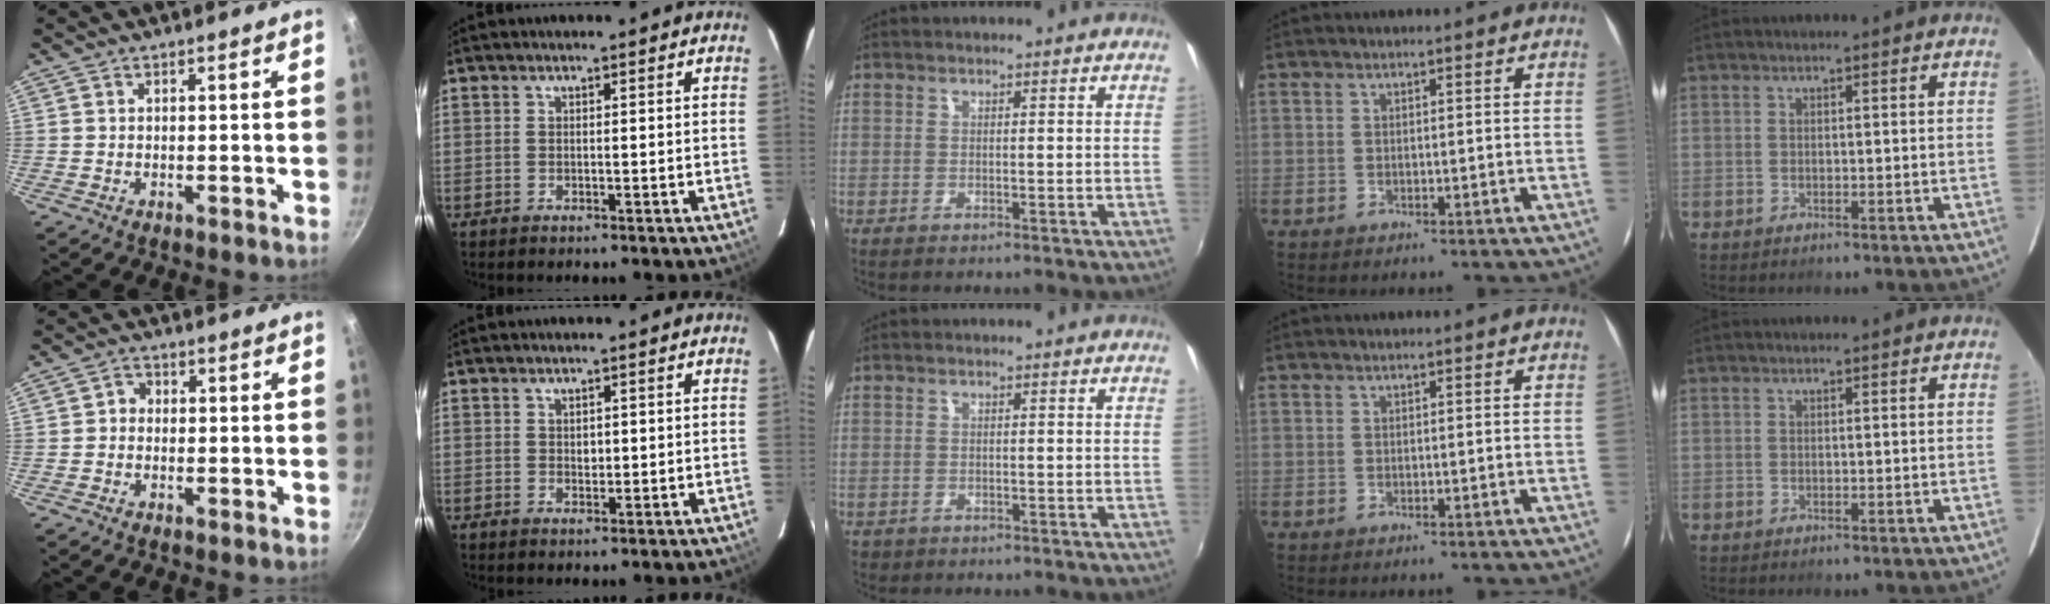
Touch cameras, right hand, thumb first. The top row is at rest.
{"thumb": {"total": 2.0, "force": [-0.3, 1.8, 0.9], "torque": [-0.004, 0.008, -0.012]}, "index": {"total": 1.4, "force": [0.6, 1.1, 0.7], "torque": [-0.007, 0.003, 0.013]}, "middle": {"total": 1.1, "force": [-0.6, 0.9, 0.4], "torque": [-0.010, -0.002, -0.006]}}